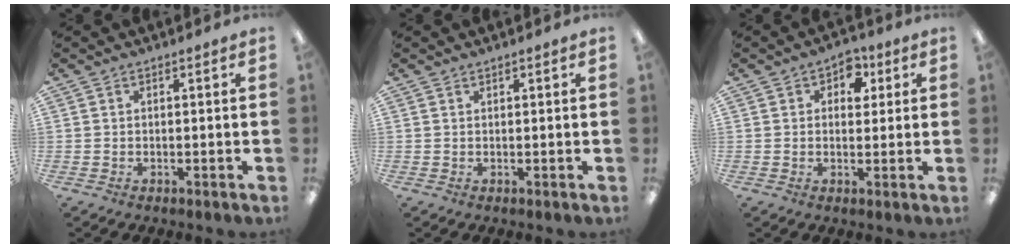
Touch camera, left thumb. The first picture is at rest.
{"total": 0.6, "force": [0.6, 0.1, -0.1], "torque": [0.001, 0.000, 0.012]}
{"total": 5.0, "force": [2.3, 3.7, 2.5], "torque": [-0.017, -0.005, 0.033]}